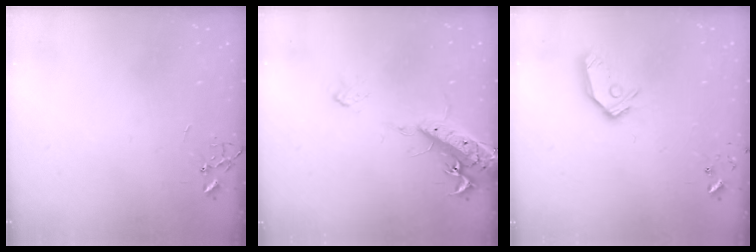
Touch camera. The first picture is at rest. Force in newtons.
{"total": 15.1, "press": 14.7, "slide": 3.5}
{"total": 11.6, "press": 11.6, "slide": 1.4}